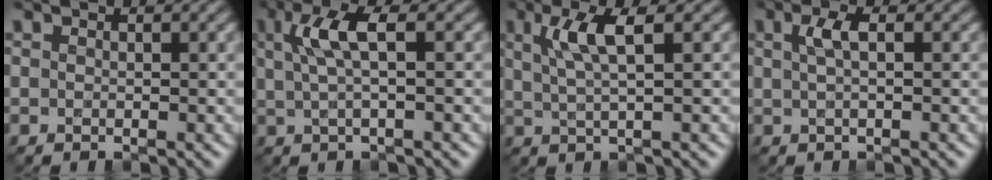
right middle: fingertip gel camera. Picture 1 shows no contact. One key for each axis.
{"total": 3.8, "fx": 1.0, "fy": 0.9, "fz": 3.5, "tx": -0.076, "ty": 0.001, "tz": 0.023}
{"total": 3.8, "fx": 1.3, "fy": 0.6, "fz": 3.6, "tx": -0.075, "ty": -0.006, "tz": 0.028}
{"total": 1.8, "fx": 0.5, "fy": 0.5, "fz": 1.7, "tx": -0.035, "ty": 0.002, "tz": 0.010}